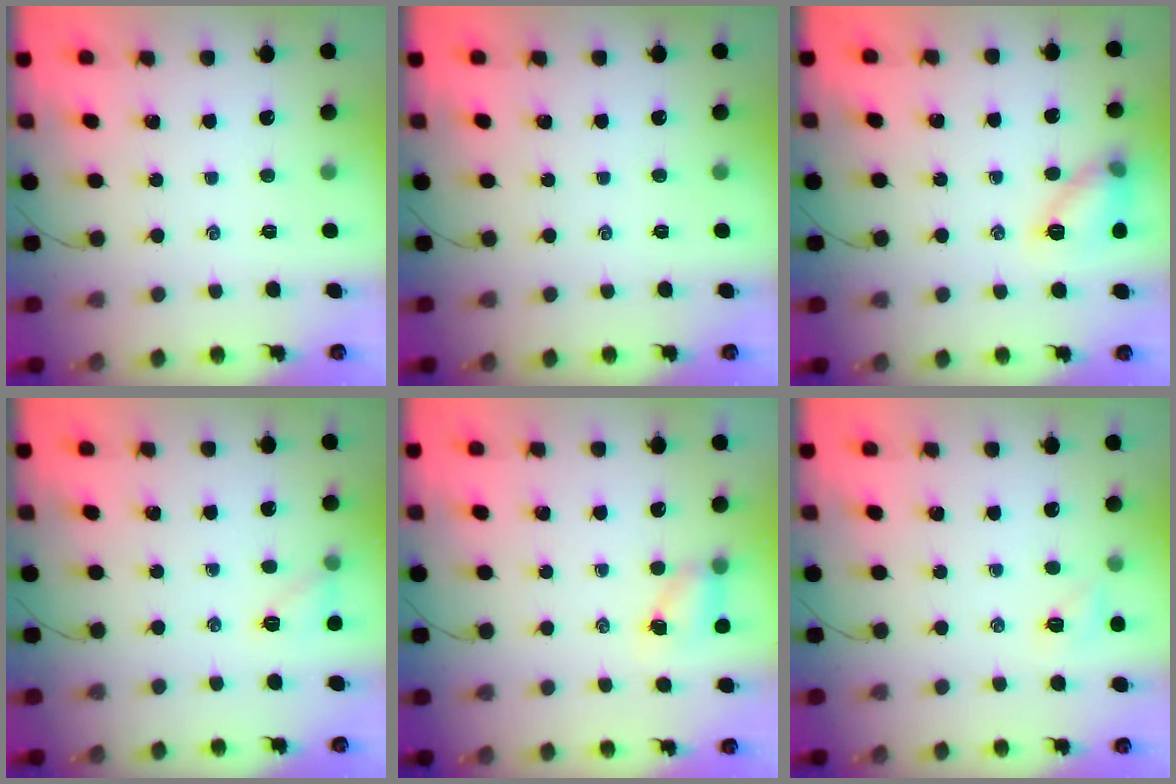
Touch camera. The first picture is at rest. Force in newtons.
{"total": 0.0}
{"total": 11.2, "press": 11.2, "slide": 0.2}
{"total": 7.0, "press": 6.8, "slide": 1.6}
{"total": 4.6, "press": 4.6, "slide": 0.7}
{"total": 5.3, "press": 5.1, "slide": 1.3}